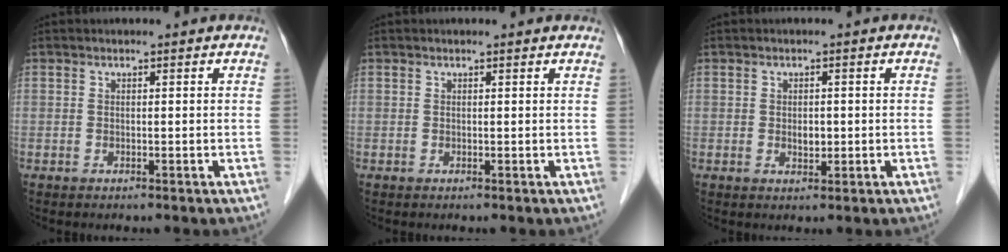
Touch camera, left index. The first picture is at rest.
{"total": 1.8, "force": [1.8, 0.2, 0.4], "torque": [-0.011, 0.007, 0.015]}
{"total": 1.7, "force": [-0.2, 1.1, 1.3], "torque": [-0.021, -0.004, -0.001]}